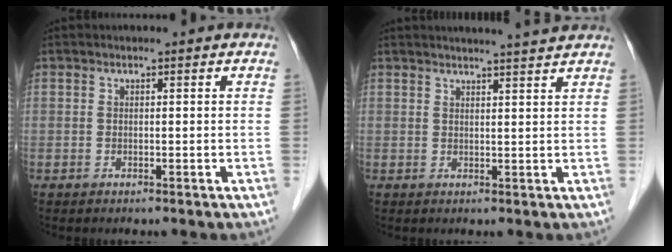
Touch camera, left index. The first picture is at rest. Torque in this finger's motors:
{"motor_torque": [1.01, -1.13, 0.19, 0.02]}